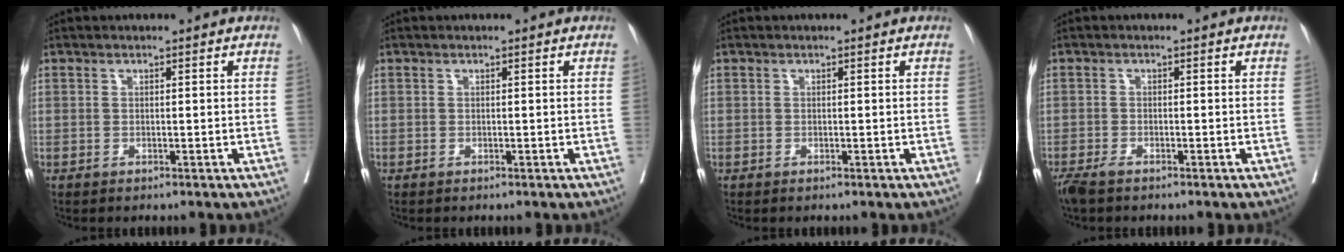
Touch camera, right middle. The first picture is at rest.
{"total": 0.0}
{"total": 0.0}
{"total": 2.5, "force": [-1.9, 0.7, 1.4], "torque": [-0.028, -0.006, -0.034]}